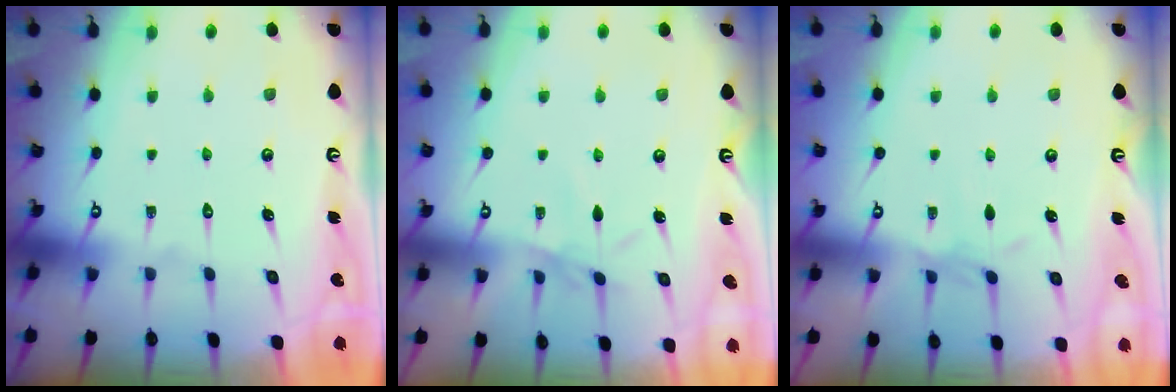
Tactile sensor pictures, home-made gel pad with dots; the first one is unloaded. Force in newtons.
{"total": 2.9, "press": 2.9, "slide": 0.5}
{"total": 2.5, "press": 2.4, "slide": 0.6}